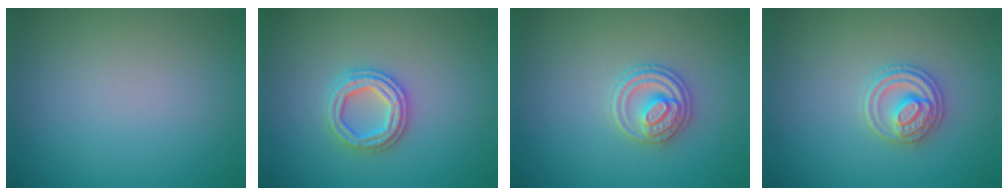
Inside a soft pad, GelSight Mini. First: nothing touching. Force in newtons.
{"total": 2.9, "press": 2.9, "slide": 0.6}
{"total": 2.8, "press": 2.7, "slide": 0.6}
{"total": 2.8, "press": 2.7, "slide": 0.6}